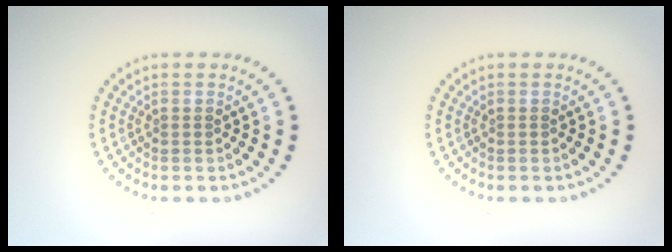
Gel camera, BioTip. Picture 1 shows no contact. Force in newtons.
{"total": 0.0}